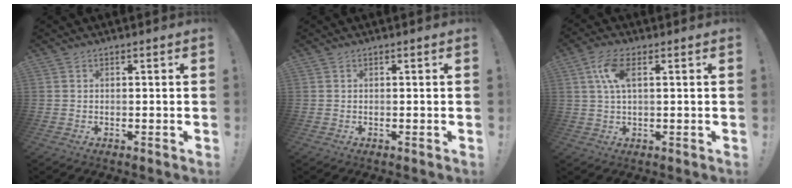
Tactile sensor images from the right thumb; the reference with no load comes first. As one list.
[{"total": 0.0}, {"total": 7.4, "force": [2.0, 3.1, 6.4], "torque": [-0.120, 0.001, 0.035]}]